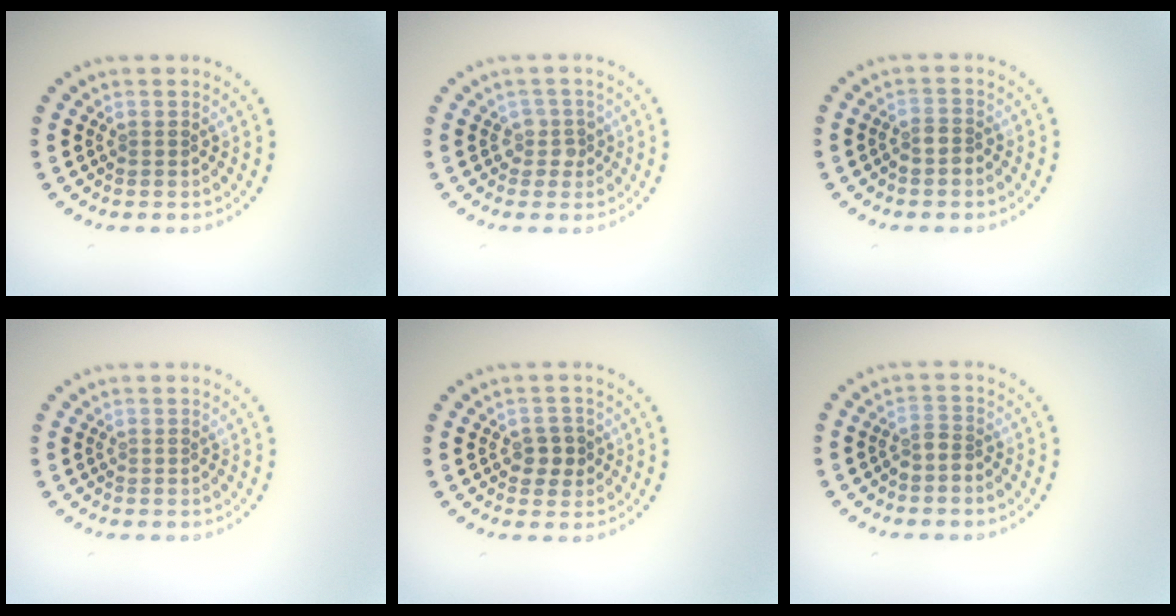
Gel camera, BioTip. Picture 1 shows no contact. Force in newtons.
{"total": 1.5, "press": 1.2, "slide": 0.9}
{"total": 1.5, "press": 1.4, "slide": 0.7}
{"total": 0.0}
{"total": 2.2, "press": 2.1, "slide": 0.4}
{"total": 1.6, "press": 1.3, "slide": 1.0}